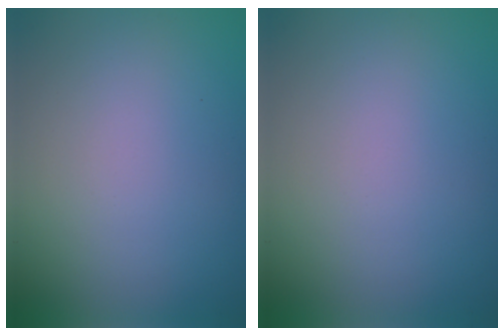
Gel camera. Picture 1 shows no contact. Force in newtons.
{"total": 0.0}